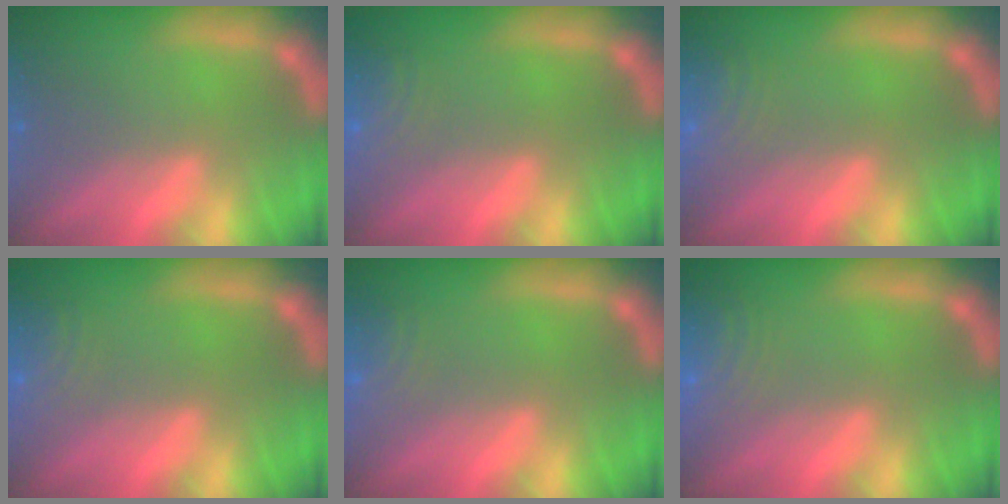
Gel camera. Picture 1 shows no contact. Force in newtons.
{"total": 4.5}
{"total": 6.0}
{"total": 4.5}
{"total": 4.0}
{"total": 7.0}